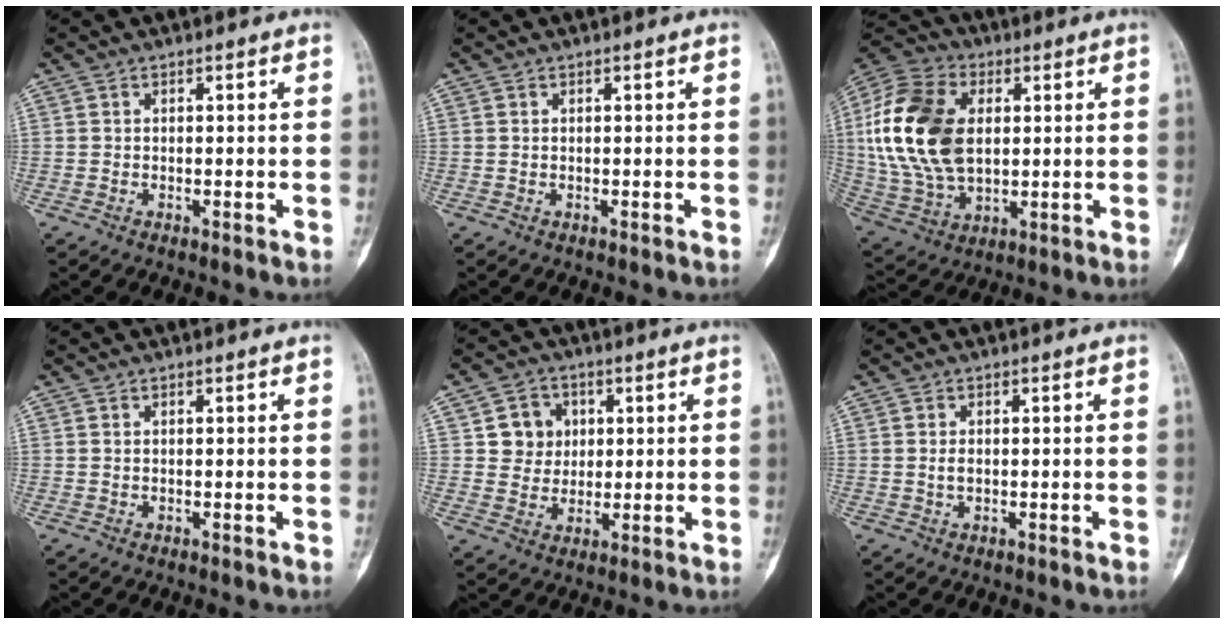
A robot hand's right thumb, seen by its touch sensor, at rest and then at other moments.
{"total": 0.0}
{"total": 21.3, "force": [3.0, 13.6, 16.1], "torque": [-0.324, -0.002, 0.059]}
{"total": 0.0}
{"total": 7.1, "force": [1.7, 6.5, 2.2], "torque": [0.002, 0.000, 0.028]}
{"total": 1.4, "force": [0.0, 0.8, 1.1], "torque": [-0.021, -0.001, 0.003]}